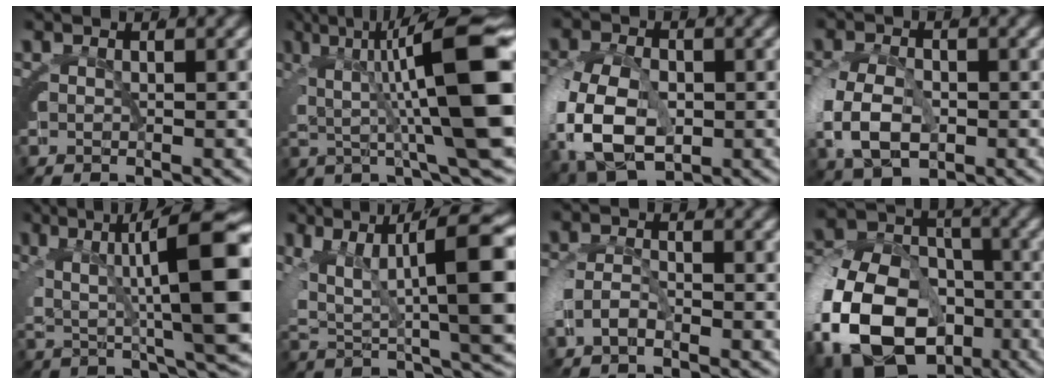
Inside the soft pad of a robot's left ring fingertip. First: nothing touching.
{"total": 11.8, "force": [1.9, 4.5, 10.7], "torque": [-0.135, 0.011, 0.025]}
{"total": 9.6, "force": [-3.2, 8.0, 4.3], "torque": [-0.129, -0.038, -0.046]}
{"total": 5.6, "force": [-1.7, 4.6, 2.8], "torque": [-0.082, -0.019, -0.022]}
{"total": 13.0, "force": [1.6, 5.3, 11.8], "torque": [-0.137, 0.005, 0.025]}
{"total": 11.8, "force": [1.5, 6.1, 10.0], "torque": [-0.143, -0.007, 0.034]}
{"total": 2.7, "force": [-1.6, 2.0, 0.7], "torque": [-0.031, -0.004, -0.031]}
{"total": 15.2, "force": [-6.6, 12.0, 6.6], "torque": [-0.141, -0.062, -0.103]}